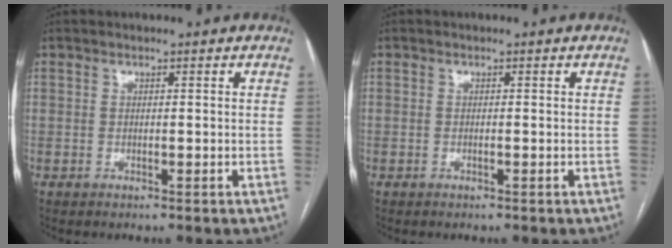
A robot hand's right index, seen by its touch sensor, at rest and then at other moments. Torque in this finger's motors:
{"motor_torque": [0.10, 0.10, 0.03, 0.01]}